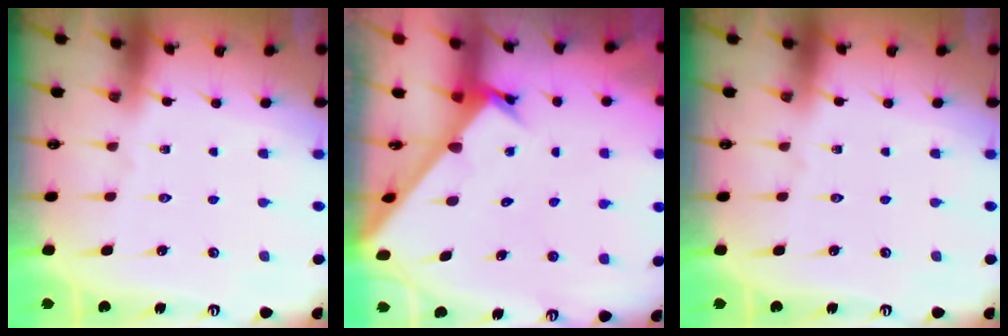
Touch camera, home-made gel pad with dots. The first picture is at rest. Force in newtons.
{"total": 2.8, "press": 2.7, "slide": 0.3}
{"total": 0.0}